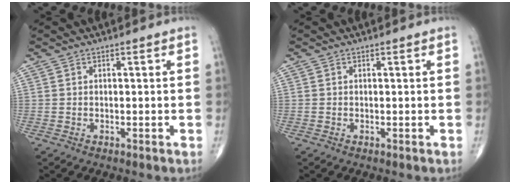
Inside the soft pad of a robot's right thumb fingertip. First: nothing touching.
{"total": 0.0}